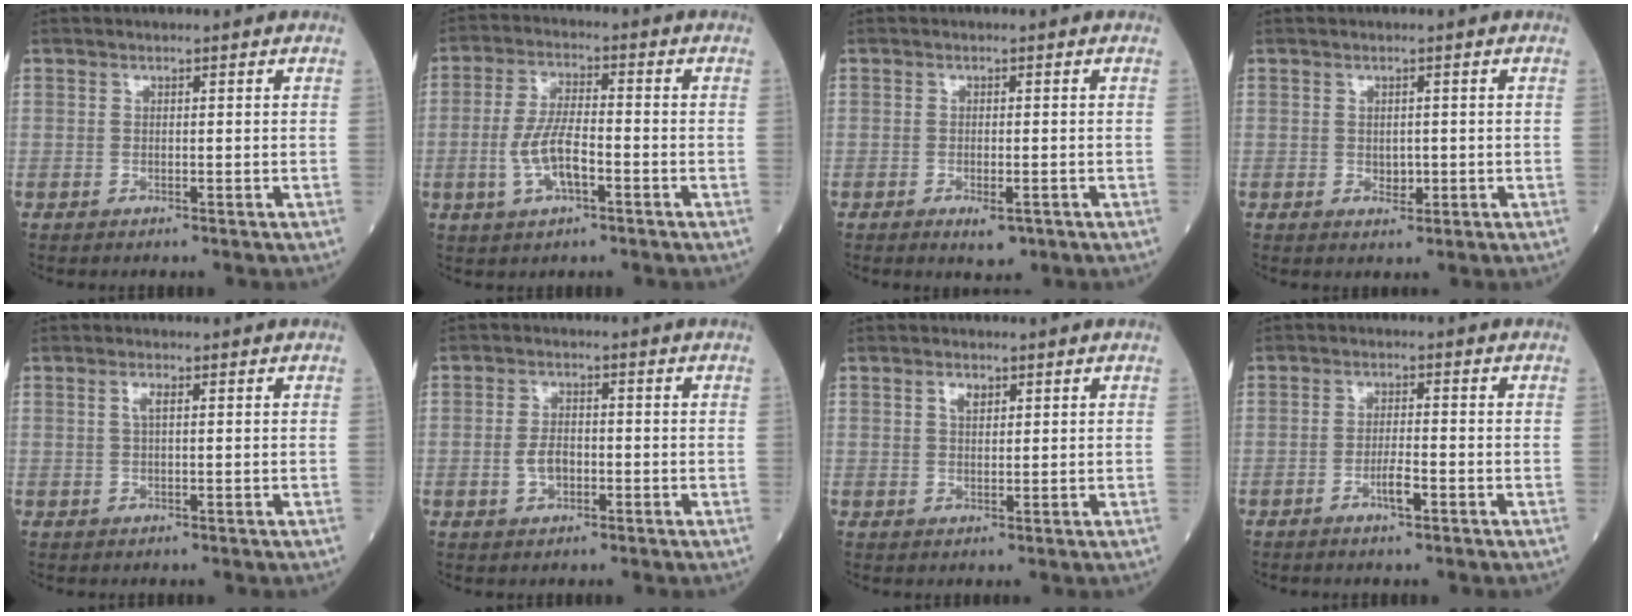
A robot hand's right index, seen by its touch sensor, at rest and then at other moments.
{"total": 7.1, "force": [-2.1, 2.1, 6.4], "torque": [-0.134, 0.003, -0.041]}
{"total": 2.7, "force": [-1.4, 0.9, 2.1], "torque": [-0.030, -0.002, -0.016]}
{"total": 1.6, "force": [-0.1, 1.1, 1.1], "torque": [-0.014, 0.000, 0.002]}
{"total": 1.4, "force": [0.5, 0.3, 1.3], "torque": [-0.028, 0.003, 0.007]}
{"total": 3.3, "force": [-1.0, 1.9, 2.6], "torque": [-0.051, 0.002, -0.018]}
{"total": 2.0, "force": [1.0, 1.0, 1.3], "torque": [-0.024, 0.002, 0.019]}
{"total": 3.0, "force": [-1.6, 0.3, 2.5], "torque": [-0.046, 0.000, -0.030]}